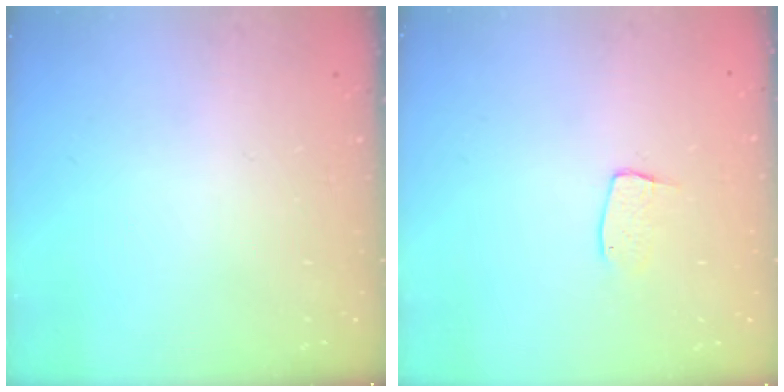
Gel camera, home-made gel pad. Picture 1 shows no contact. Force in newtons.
{"total": 5.9, "press": 5.9, "slide": 0.3}